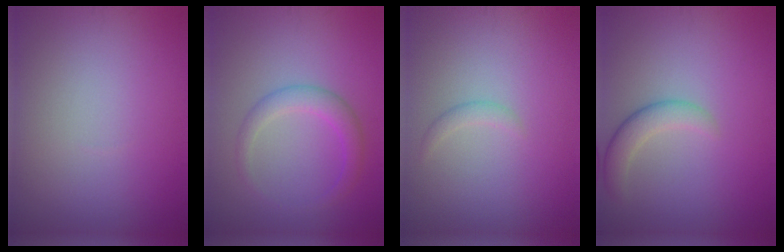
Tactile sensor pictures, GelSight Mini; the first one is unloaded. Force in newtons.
{"total": 2.6, "press": 2.6, "slide": 0.1}
{"total": 1.0, "press": 1.0, "slide": 0.1}
{"total": 2.6, "press": 2.6, "slide": 0.2}